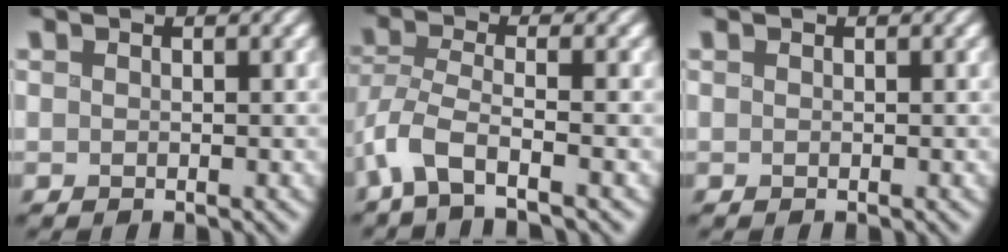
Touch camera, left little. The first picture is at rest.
{"total": 4.3, "force": [-2.9, 0.5, 3.1], "torque": [-0.073, -0.006, -0.071]}
{"total": 0.0}